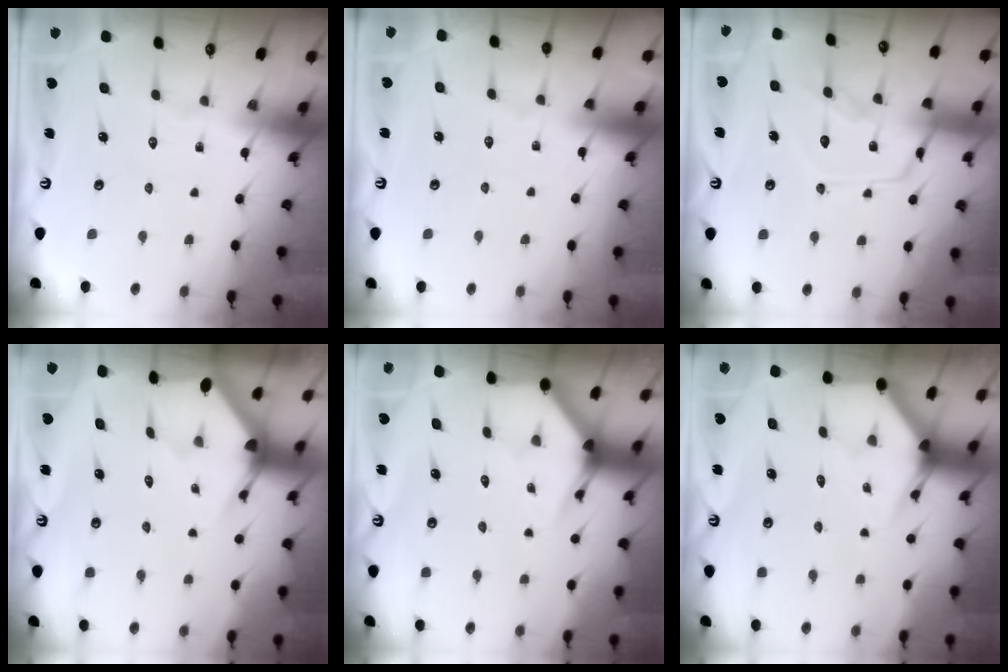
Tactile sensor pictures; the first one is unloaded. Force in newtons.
{"total": 2.5, "press": 2.5, "slide": 0.4}
{"total": 14.2, "press": 14.1, "slide": 1.2}
{"total": 2.9, "press": 2.9, "slide": 0.1}
{"total": 3.8, "press": 3.8, "slide": 0.2}
{"total": 3.7, "press": 3.7, "slide": 0.3}